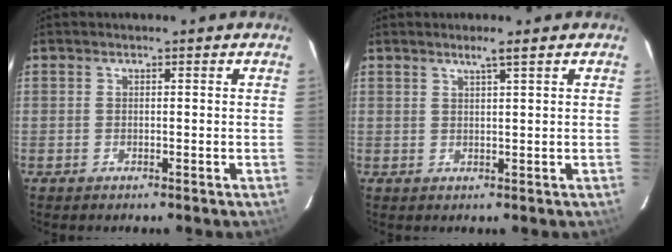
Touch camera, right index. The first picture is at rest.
{"total": 2.1, "force": [1.4, -0.4, 1.4], "torque": [-0.028, -0.001, 0.025]}